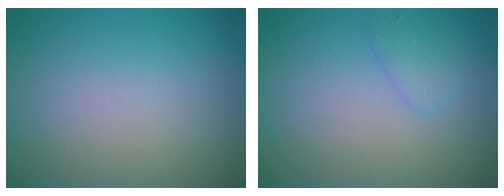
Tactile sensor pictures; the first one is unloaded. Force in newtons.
{"total": 1.4, "press": 1.4, "slide": 0.1}